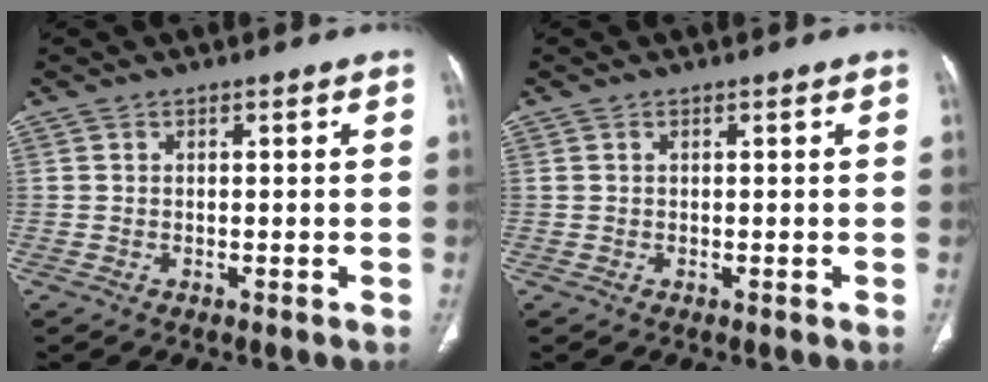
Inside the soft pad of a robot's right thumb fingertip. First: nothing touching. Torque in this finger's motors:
{"motor_torque": [0.47, 0.02, -0.25, 0.11, 0.09]}